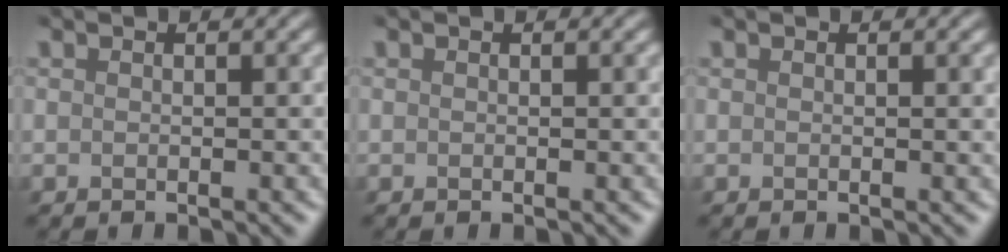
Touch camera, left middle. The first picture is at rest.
{"total": 0.0}
{"total": 0.7, "force": [0.0, 0.1, 0.6], "torque": [-0.008, -0.002, 0.000]}